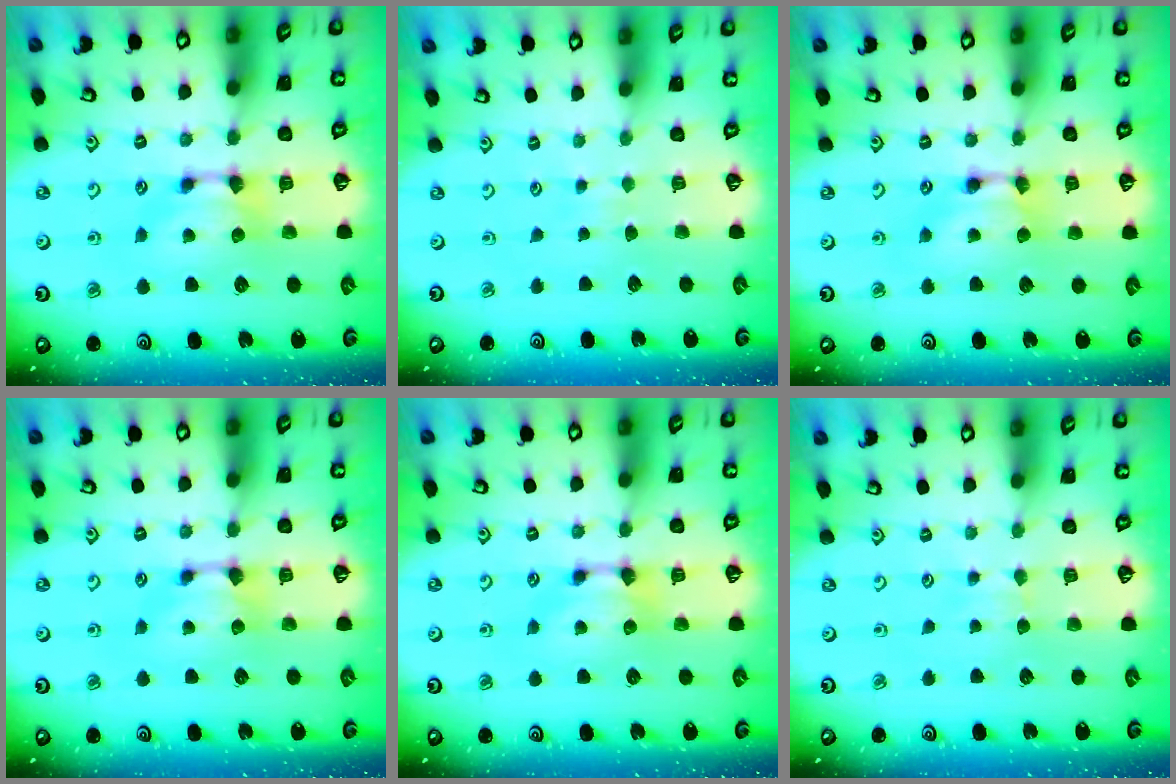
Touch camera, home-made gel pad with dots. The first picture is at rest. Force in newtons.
{"total": 4.1, "press": 4.1, "slide": 0.3}
{"total": 1.7, "press": 1.7, "slide": 0.1}
{"total": 0.0}
{"total": 0.0}
{"total": 2.1, "press": 2.1, "slide": 0.4}